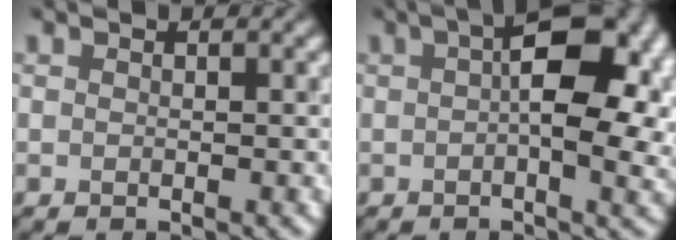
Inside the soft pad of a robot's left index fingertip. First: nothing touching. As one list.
[{"total": 9.2, "force": [1.5, 3.7, 8.3], "torque": [-0.113, 0.007, 0.018]}]